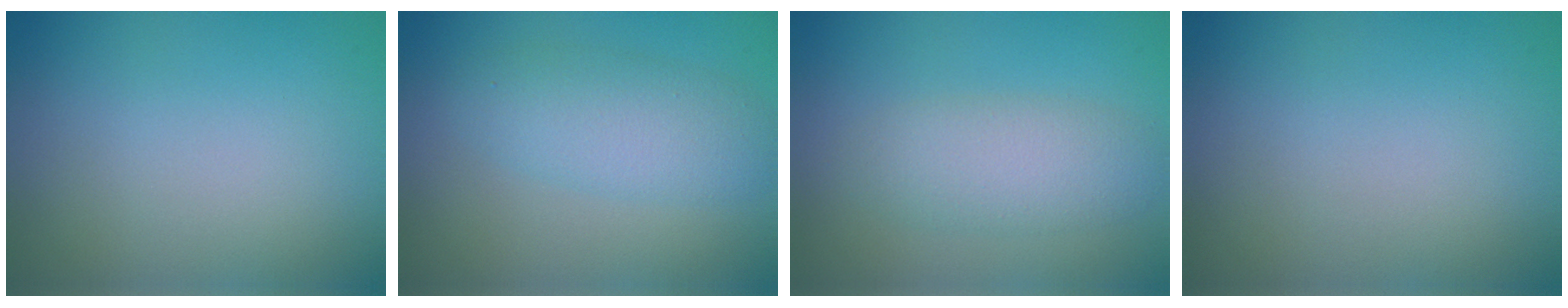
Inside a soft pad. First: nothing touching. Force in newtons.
{"total": 3.9, "press": 3.9, "slide": 0.2}
{"total": 3.6, "press": 3.6, "slide": 0.1}
{"total": 0.0}